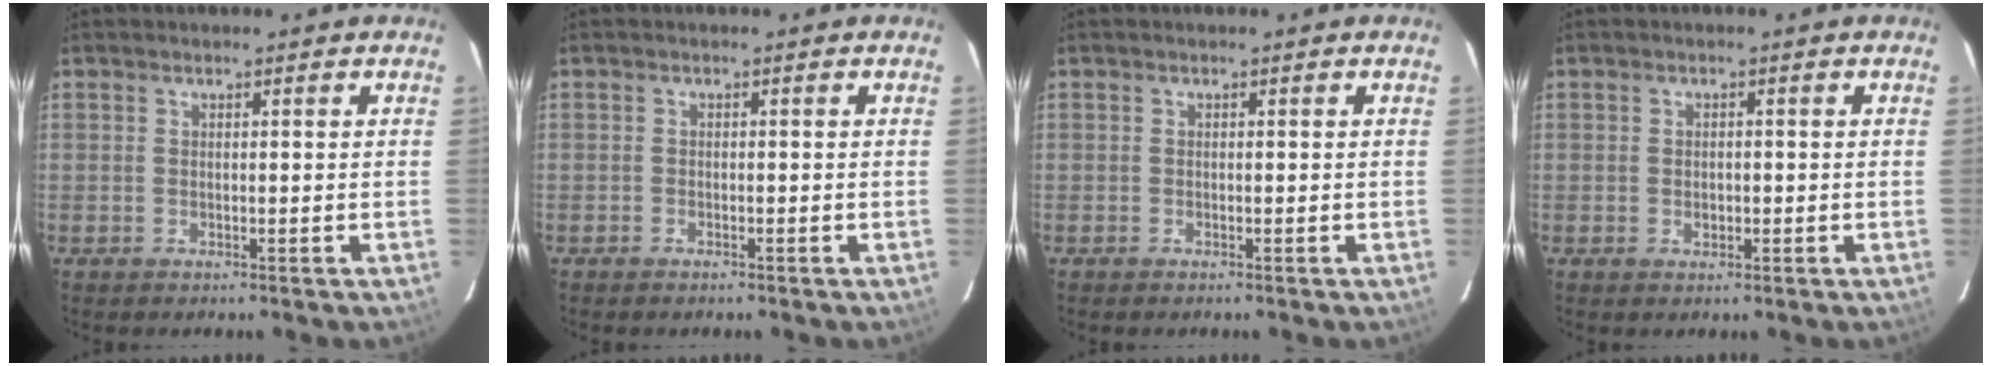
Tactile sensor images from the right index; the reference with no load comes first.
{"total": 0.8, "force": [-0.7, 0.3, 0.2], "torque": [-0.005, 0.001, -0.014]}
{"total": 0.0}
{"total": 1.8, "force": [-0.4, 1.4, 1.1], "torque": [-0.017, 0.004, -0.007]}